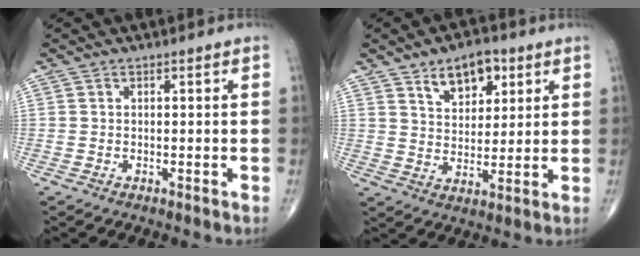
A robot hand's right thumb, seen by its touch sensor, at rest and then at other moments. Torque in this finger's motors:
{"motor_torque": [-0.59, 0.87, 0.08, 0.05, 0.16]}